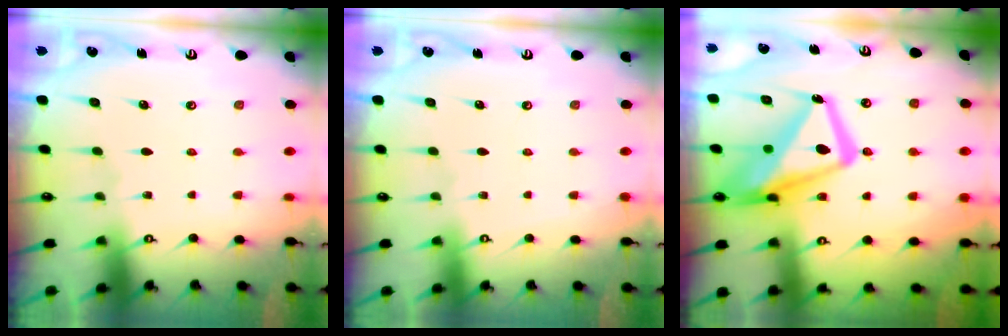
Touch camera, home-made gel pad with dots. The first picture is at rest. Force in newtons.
{"total": 4.0, "press": 4.0, "slide": 0.1}
{"total": 16.8, "press": 16.7, "slide": 1.9}